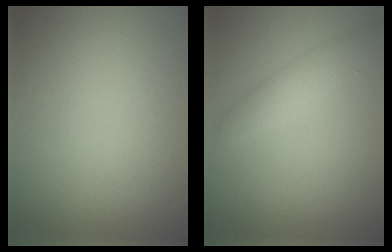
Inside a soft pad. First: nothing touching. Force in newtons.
{"total": 2.2, "press": 2.2, "slide": 0.1}